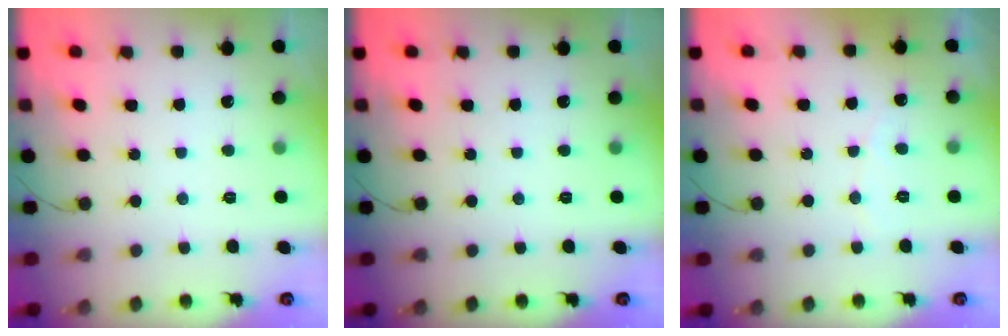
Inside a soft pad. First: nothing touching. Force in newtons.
{"total": 0.0}
{"total": 2.8, "press": 2.8, "slide": 0.2}